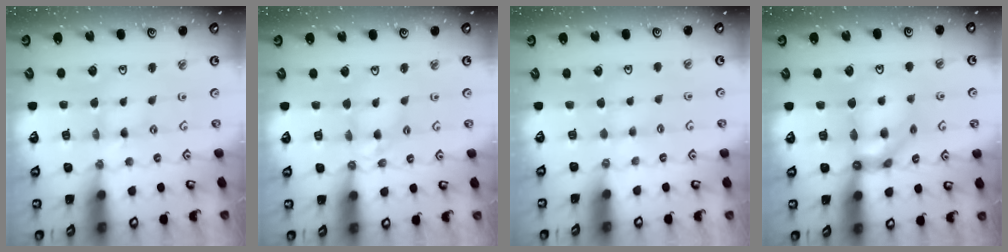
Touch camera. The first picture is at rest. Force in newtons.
{"total": 7.3, "press": 7.3, "slide": 0.6}
{"total": 2.8, "press": 2.8, "slide": 0.3}
{"total": 10.8, "press": 10.8, "slide": 1.4}